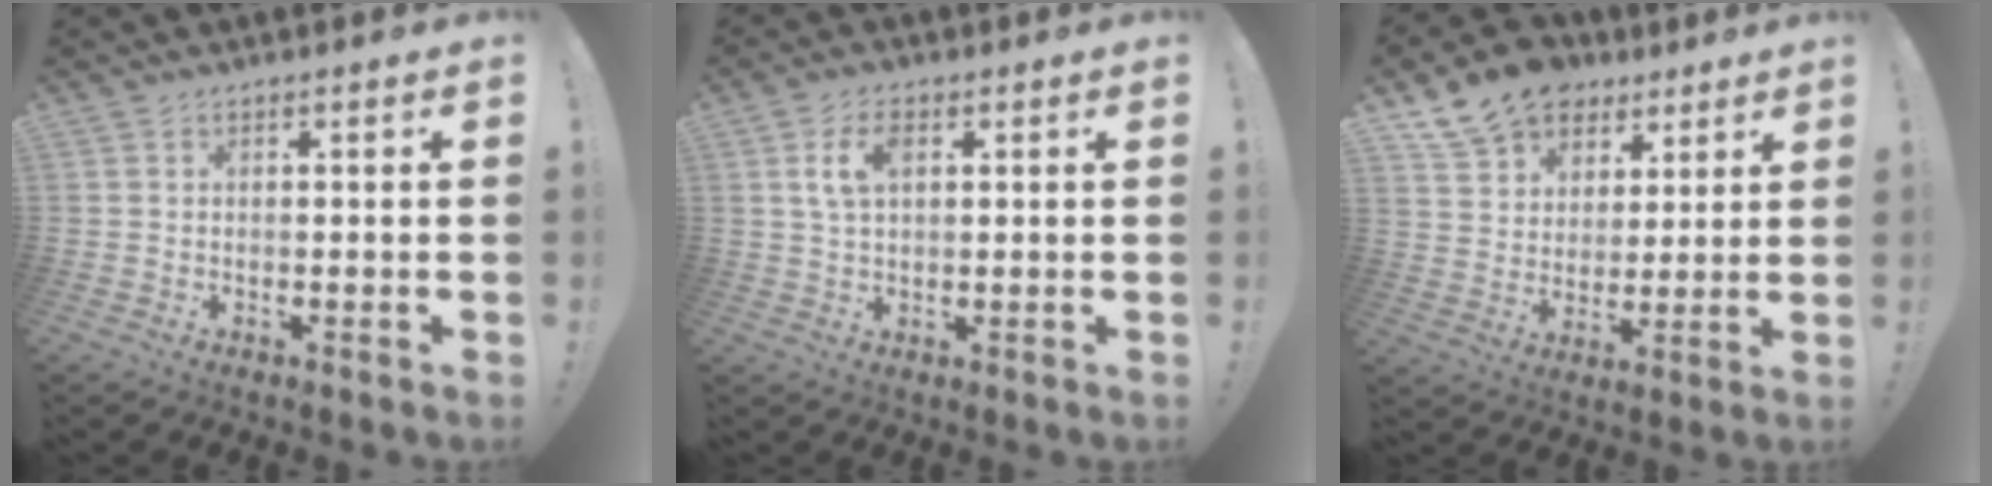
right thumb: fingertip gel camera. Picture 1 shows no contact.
{"total": 6.8, "force": [2.0, 3.9, 5.3], "torque": [-0.094, 0.000, 0.034]}
{"total": 14.4, "force": [9.8, 9.5, 4.6], "torque": [-0.080, -0.060, 0.187]}